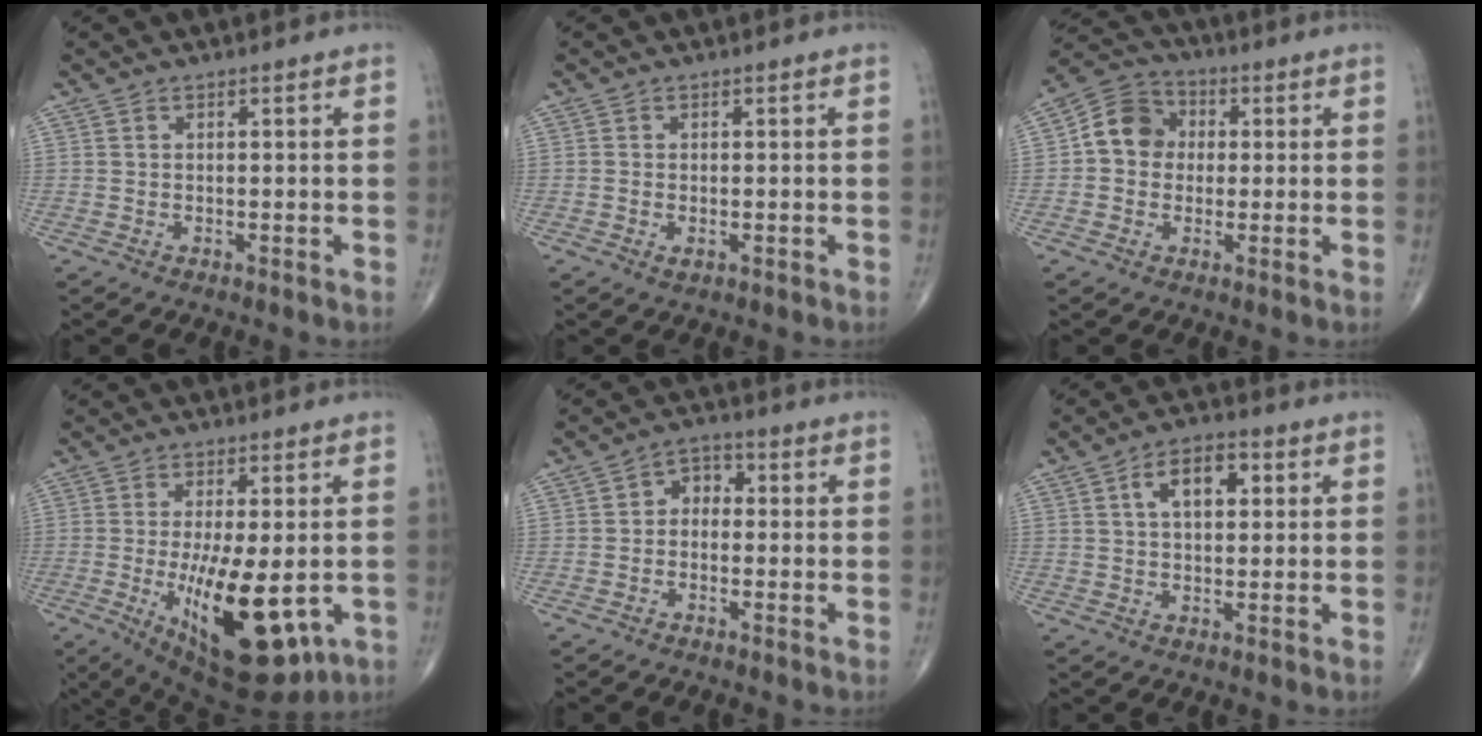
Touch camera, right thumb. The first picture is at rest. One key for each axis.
{"total": 1.3, "fx": -0.5, "fy": 0.7, "fz": 1.0, "tx": -0.018, "ty": -0.003, "tz": -0.008}
{"total": 8.7, "fx": 0.5, "fy": 7.6, "fz": 4.3, "tx": -0.056, "ty": 0.023, "tz": -0.006}
{"total": 17.0, "fx": -3.6, "fy": 6.5, "fz": 15.3, "tx": -0.252, "ty": -0.026, "tz": -0.035}
{"total": 4.1, "fx": -0.3, "fy": 3.2, "fz": 2.5, "tx": -0.018, "ty": 0.018, "tz": -0.021}
{"total": 7.8, "fx": 2.2, "fy": 4.4, "fz": 6.0, "tx": -0.084, "ty": 0.009, "tz": 0.030}